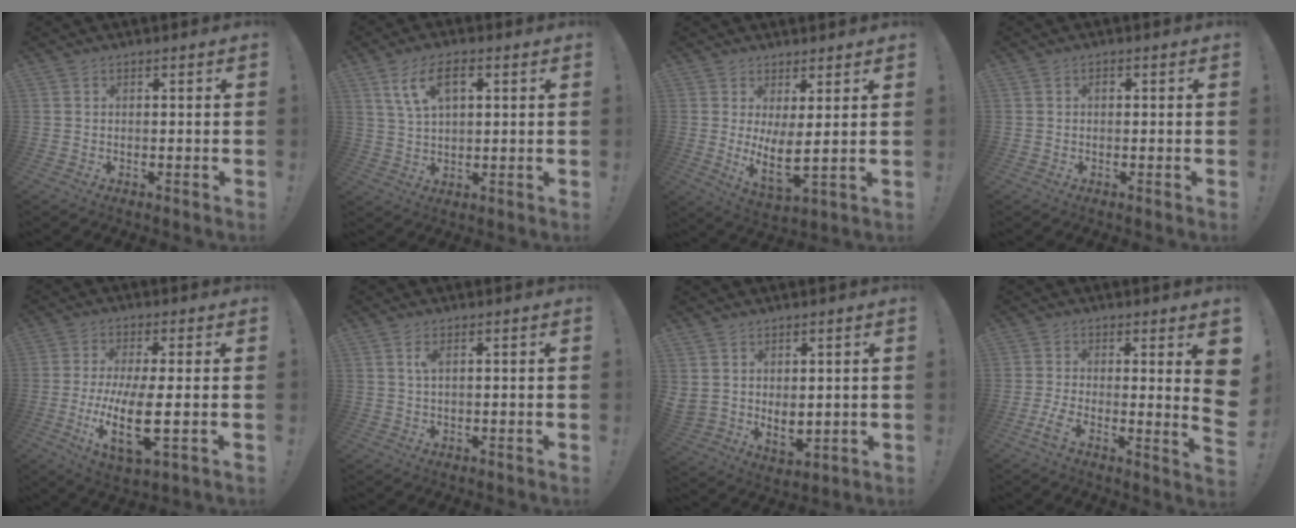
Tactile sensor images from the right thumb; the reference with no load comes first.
{"total": 8.9, "force": [4.0, 4.3, 6.7], "torque": [-0.119, 0.003, 0.074]}
{"total": 7.5, "force": [2.3, 1.4, 6.9], "torque": [-0.107, -0.036, 0.046]}
{"total": 0.7, "force": [-0.1, 0.6, 0.4], "torque": [-0.010, 0.003, -0.002]}
{"total": 13.4, "force": [-2.2, 3.4, 12.8], "torque": [-0.251, -0.015, -0.034]}
{"total": 2.4, "force": [0.8, 0.4, 2.2], "torque": [-0.036, -0.003, 0.011]}
{"total": 5.1, "force": [2.4, 3.3, 3.0], "torque": [-0.037, -0.028, 0.050]}
{"total": 8.3, "force": [0.1, 0.9, 8.3], "torque": [-0.119, -0.028, 0.002]}